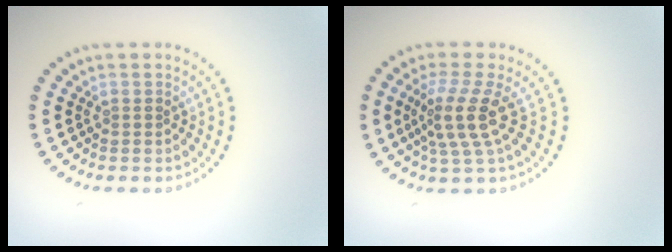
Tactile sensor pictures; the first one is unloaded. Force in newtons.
{"total": 3.8, "press": 2.9, "slide": 2.5}